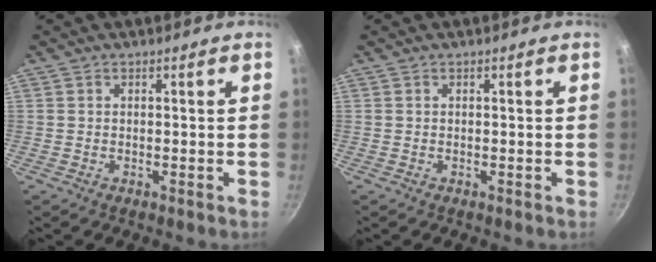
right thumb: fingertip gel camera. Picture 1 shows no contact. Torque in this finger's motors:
{"motor_torque": [-0.60, 0.26, -0.38, 0.37, 0.01]}